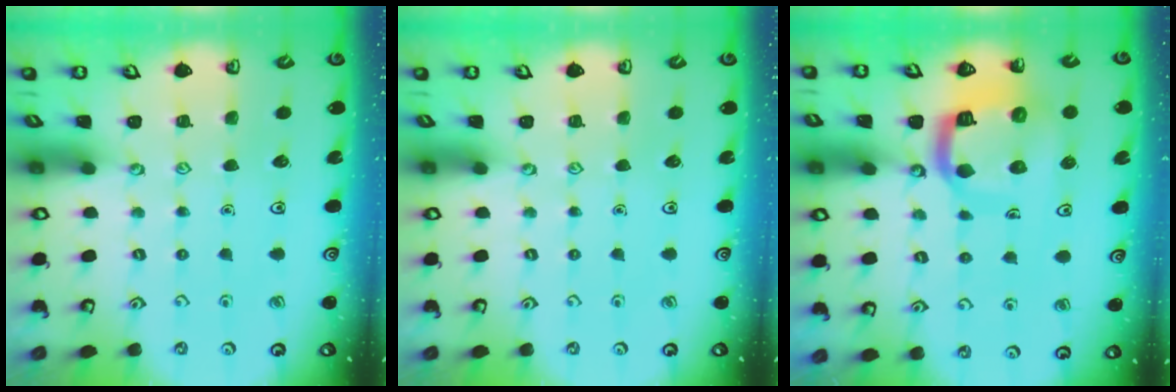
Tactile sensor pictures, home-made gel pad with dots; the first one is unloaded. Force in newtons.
{"total": 0.0}
{"total": 13.1, "press": 13.0, "slide": 1.5}